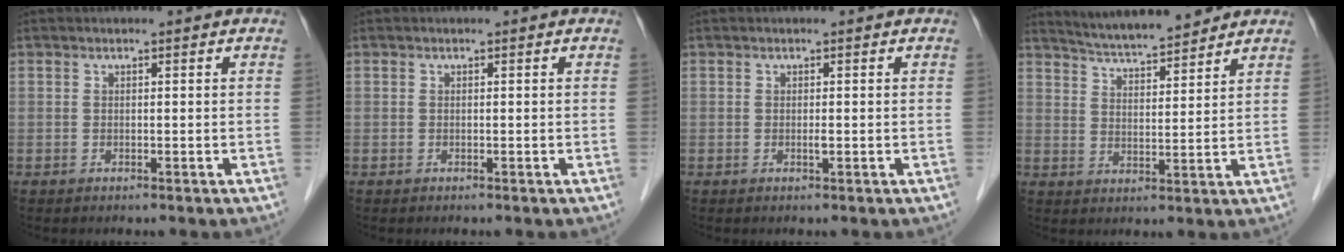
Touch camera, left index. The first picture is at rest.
{"total": 0.0}
{"total": 0.5, "force": [0.0, 0.1, 0.5], "torque": [-0.013, -0.001, -0.001]}
{"total": 10.1, "force": [9.4, 0.8, 3.6], "torque": [-0.064, 0.016, 0.155]}